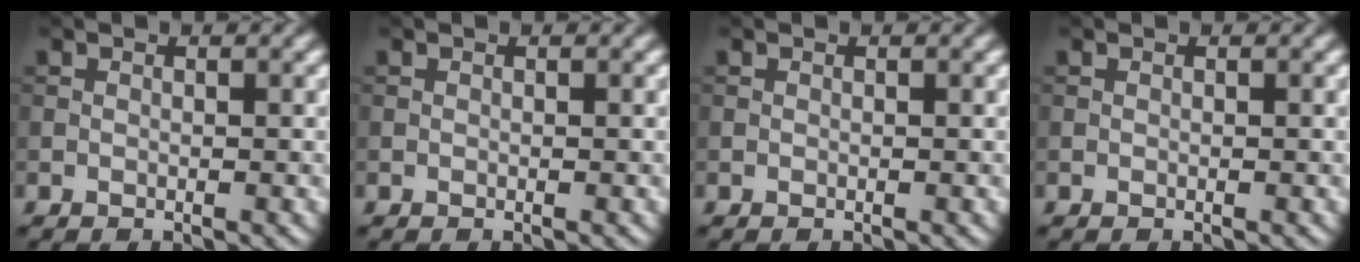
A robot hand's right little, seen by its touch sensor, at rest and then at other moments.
{"total": 0.0}
{"total": 0.0}
{"total": 0.0}